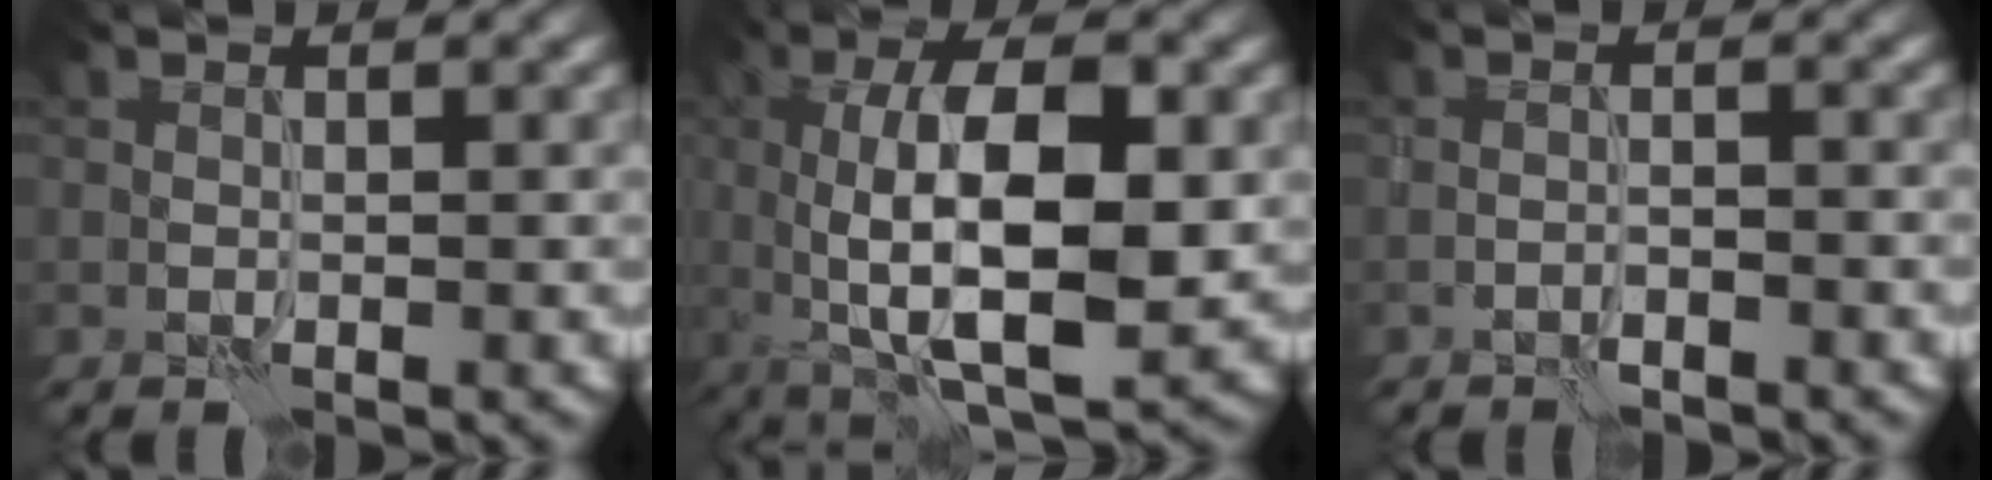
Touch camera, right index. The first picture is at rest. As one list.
[{"total": 11.5, "force": [0.2, 4.2, 10.7], "torque": [-0.167, 0.006, 0.002]}, {"total": 1.4, "force": [-1.3, 0.2, 0.6], "torque": [-0.009, 0.006, -0.026]}]